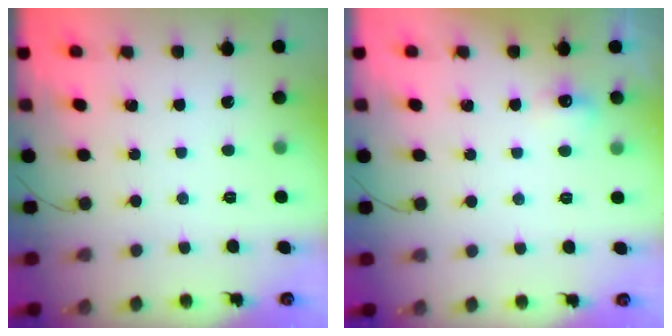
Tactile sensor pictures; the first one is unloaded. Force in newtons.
{"total": 4.2, "press": 4.1, "slide": 1.0}